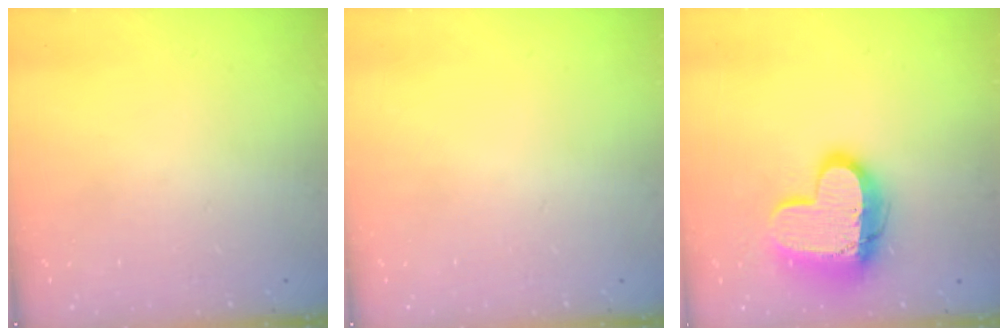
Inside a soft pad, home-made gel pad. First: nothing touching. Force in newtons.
{"total": 0.0}
{"total": 16.3, "press": 16.3, "slide": 1.3}